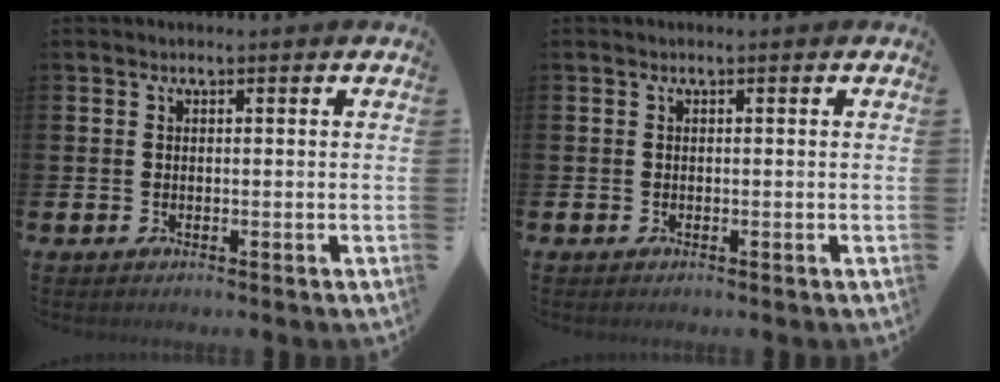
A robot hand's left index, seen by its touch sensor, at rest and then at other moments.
{"total": 0.0}